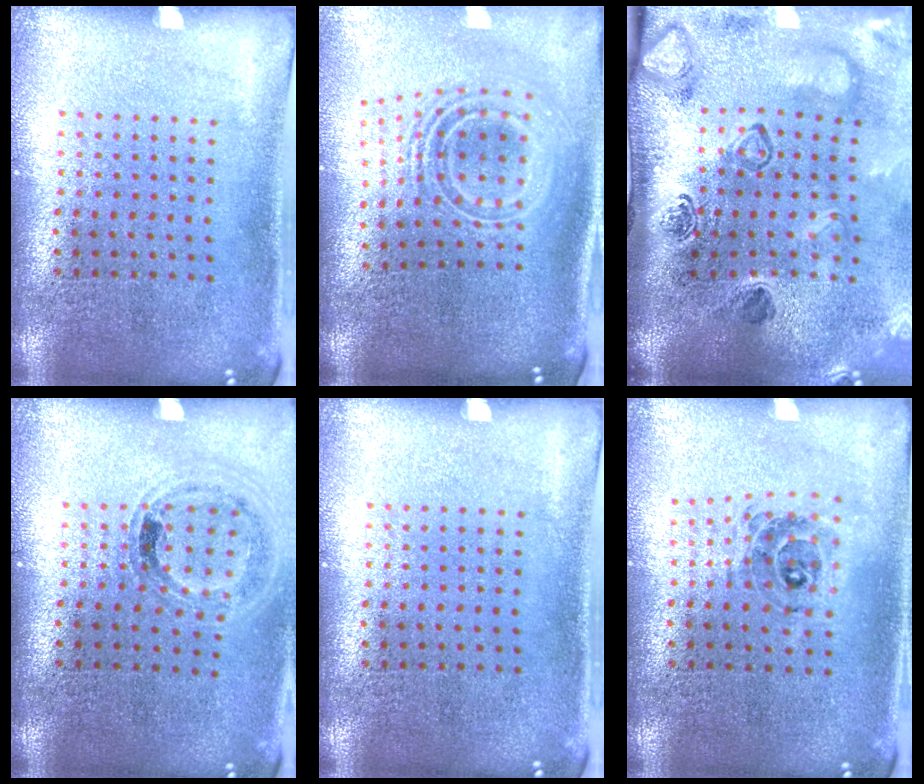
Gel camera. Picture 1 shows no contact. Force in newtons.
{"total": 2.3, "press": 1.7, "slide": 1.6}
{"total": 4.3, "press": 2.9, "slide": 3.2}
{"total": 0.9, "press": 0.9, "slide": 0.1}
{"total": 0.0}
{"total": 0.7, "press": 0.7, "slide": 0.0}